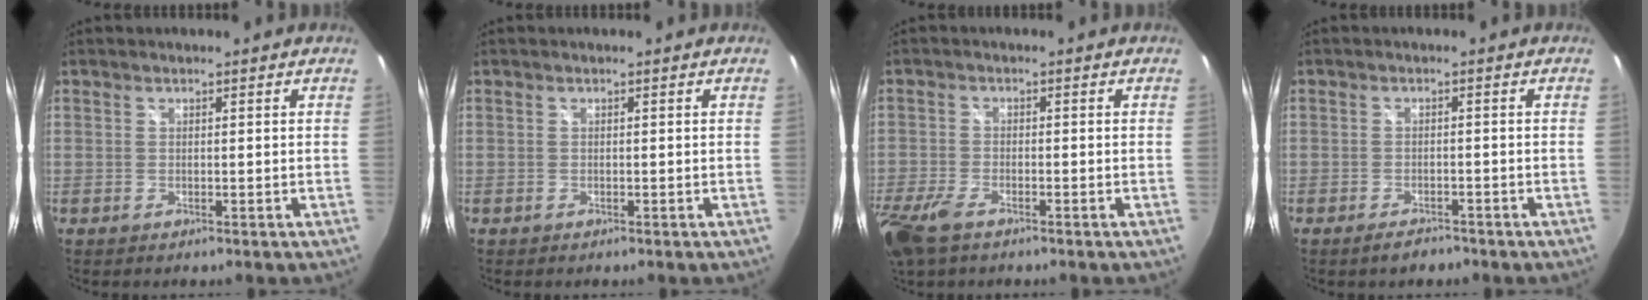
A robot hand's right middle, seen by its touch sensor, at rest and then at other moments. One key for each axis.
{"total": 0.0}
{"total": 8.4, "fx": -5.5, "fy": 3.5, "fz": 5.3, "tx": -0.145, "ty": -0.026, "tz": -0.108}
{"total": 2.8, "fx": -2.3, "fy": 1.1, "fz": 1.2, "tx": -0.027, "ty": -0.003, "tz": -0.035}